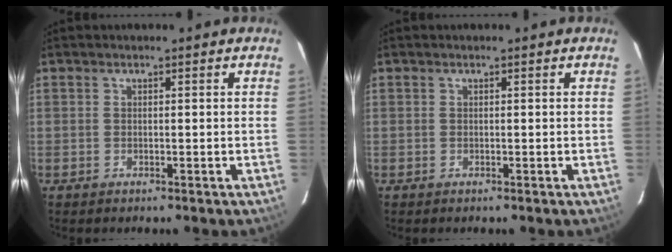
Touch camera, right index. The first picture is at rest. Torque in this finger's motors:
{"motor_torque": [-0.01, 0.01, 0.00, 0.00]}